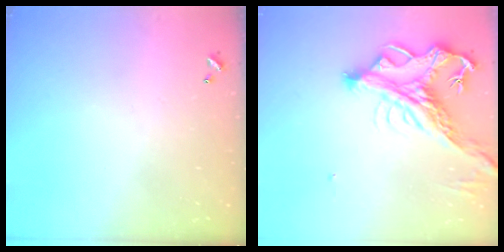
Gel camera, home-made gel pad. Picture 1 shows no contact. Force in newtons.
{"total": 6.6, "press": 6.3, "slide": 1.9}